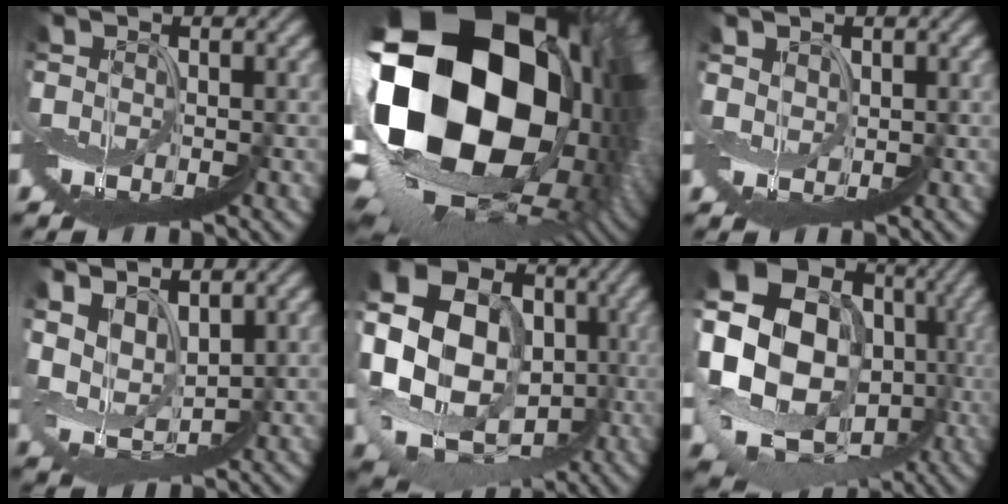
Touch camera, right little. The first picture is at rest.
{"total": 17.6, "force": [0.9, 12.9, 11.9], "torque": [-0.221, -0.036, 0.008]}
{"total": 1.8, "force": [1.4, -0.5, -1.1], "torque": [0.017, 0.011, 0.026]}
{"total": 2.9, "force": [2.4, 0.8, 1.5], "torque": [-0.035, 0.018, 0.039]}
{"total": 13.8, "force": [-1.1, 11.6, 7.3], "torque": [-0.139, -0.001, -0.034]}
{"total": 14.7, "force": [0.2, 12.9, 7.0], "torque": [-0.133, -0.005, 0.005]}